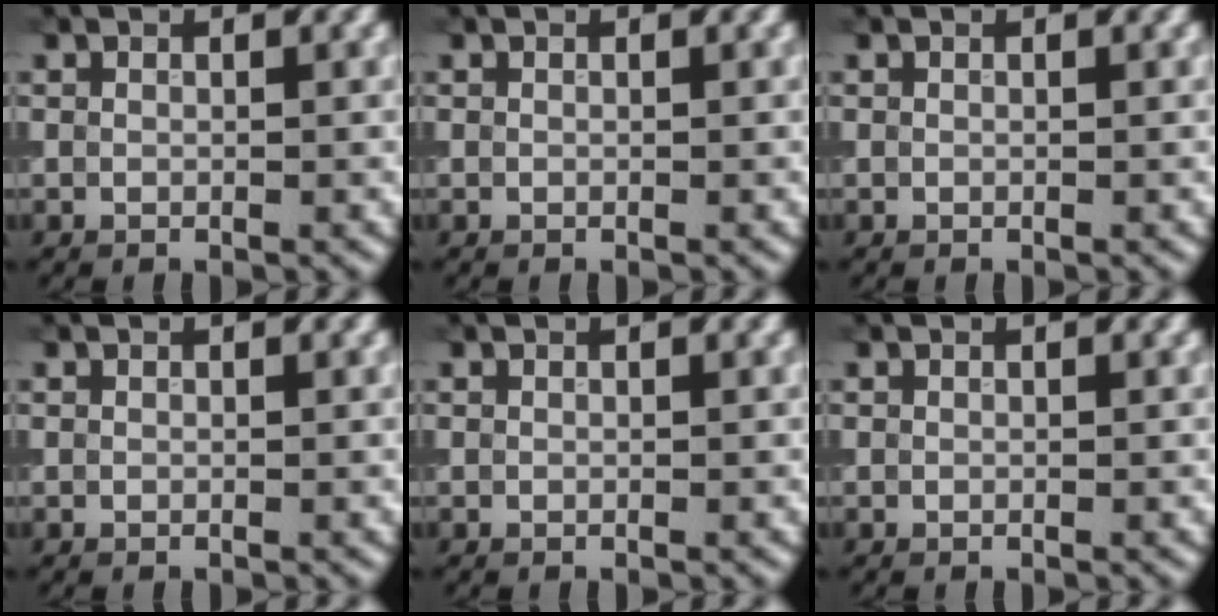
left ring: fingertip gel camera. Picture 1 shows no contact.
{"total": 0.0}
{"total": 0.0}
{"total": 0.0}
{"total": 0.0}
{"total": 0.0}